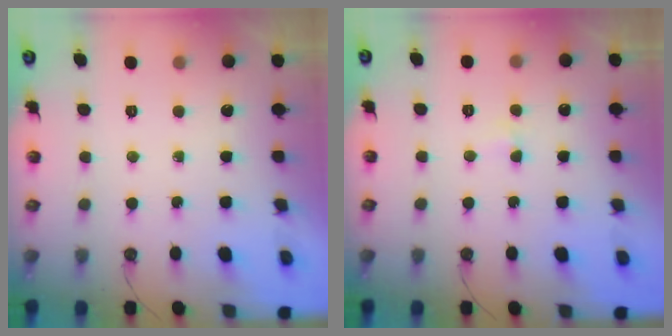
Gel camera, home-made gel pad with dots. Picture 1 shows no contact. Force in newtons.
{"total": 2.8, "press": 2.7, "slide": 0.5}